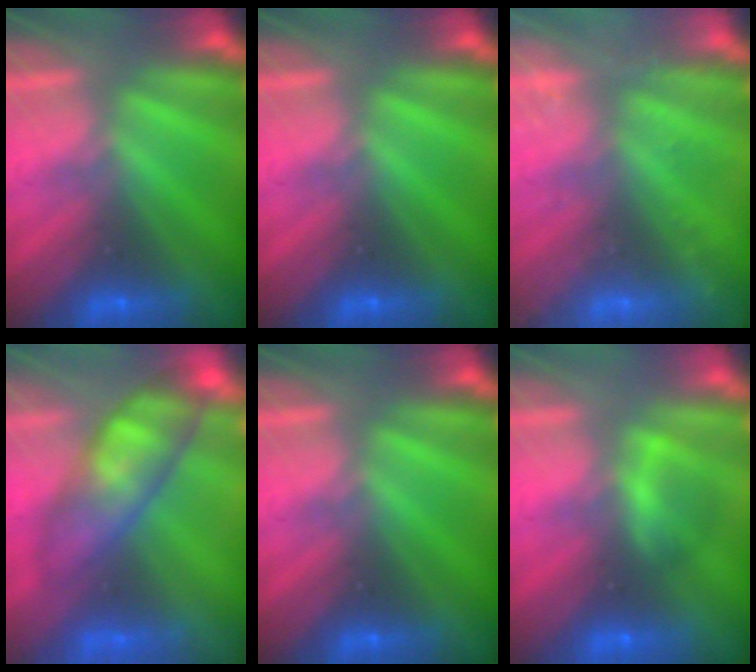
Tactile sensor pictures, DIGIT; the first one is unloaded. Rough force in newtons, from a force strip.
{"total": 0.0}
{"total": 2.7}
{"total": 4.4}
{"total": 0.0}
{"total": 2.1}